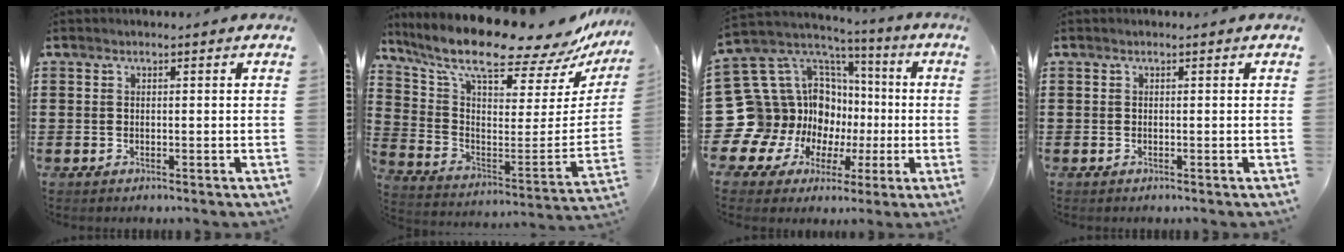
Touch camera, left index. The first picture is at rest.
{"total": 13.3, "force": [10.7, 2.2, 7.6], "torque": [-0.172, -0.083, 0.180]}
{"total": 16.9, "force": [-1.0, 15.4, 6.7], "torque": [-0.192, -0.036, 0.018]}
{"total": 0.0}